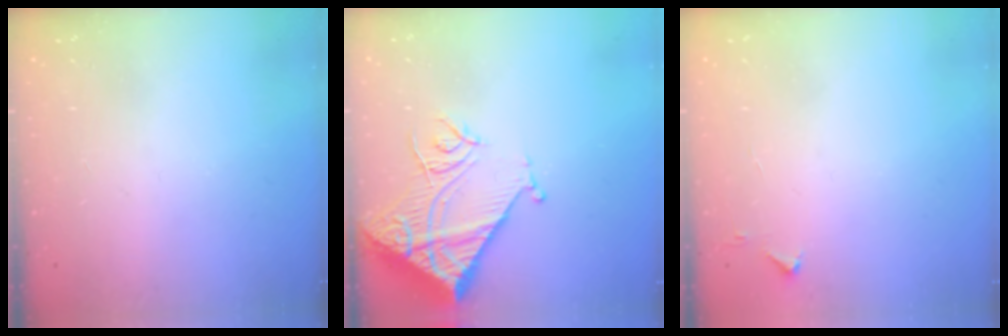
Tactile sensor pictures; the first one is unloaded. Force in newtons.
{"total": 15.5, "press": 15.3, "slide": 1.9}
{"total": 2.8, "press": 2.8, "slide": 0.4}